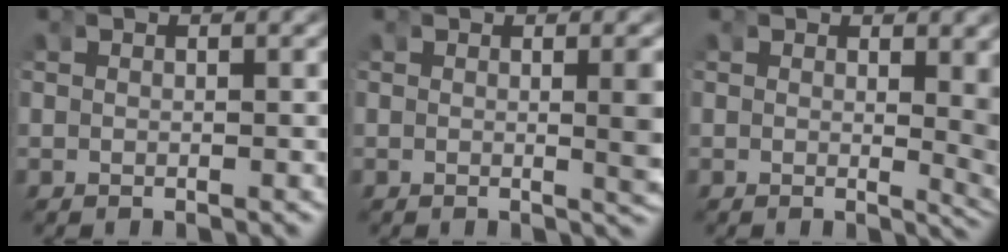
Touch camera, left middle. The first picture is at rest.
{"total": 2.1, "force": [-0.1, 0.0, 2.1], "torque": [-0.024, -0.005, -0.001]}
{"total": 2.6, "force": [0.2, 0.5, 2.6], "torque": [-0.021, -0.013, 0.005]}